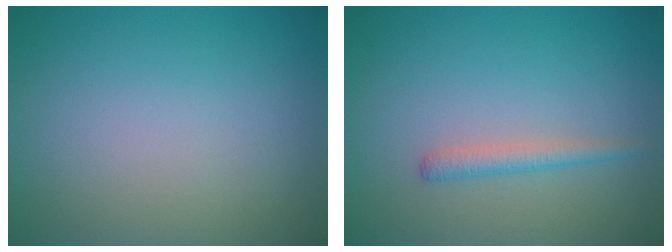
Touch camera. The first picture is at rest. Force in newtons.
{"total": 1.5, "press": 1.5, "slide": 0.1}